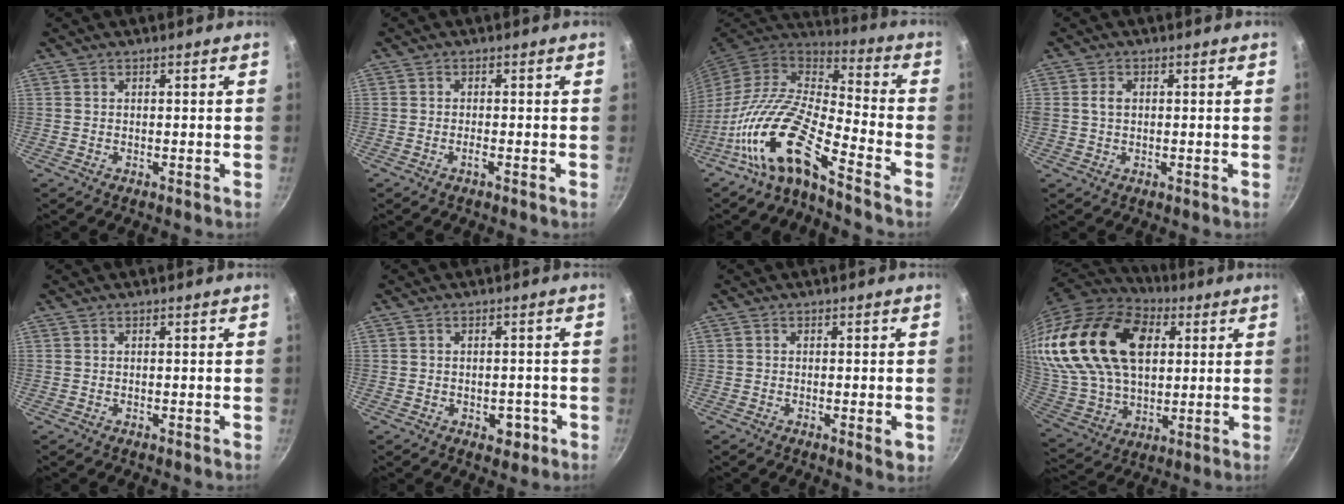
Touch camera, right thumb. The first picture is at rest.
{"total": 1.1, "force": [-0.6, -0.3, 0.8], "torque": [-0.024, 0.002, -0.016]}
{"total": 16.4, "force": [-9.6, 4.4, 12.6], "torque": [-0.236, 0.065, -0.207]}
{"total": 2.6, "force": [0.4, 1.8, 1.8], "torque": [-0.032, 0.006, 0.006]}
{"total": 0.0}
{"total": 3.3, "force": [-1.4, 2.1, 2.1], "torque": [-0.010, 0.013, -0.011]}
{"total": 2.5, "force": [-0.7, 0.4, 2.4], "torque": [-0.038, -0.008, -0.013]}
{"total": 29.6, "force": [9.6, 18.8, 20.8], "torque": [-0.395, -0.006, 0.178]}